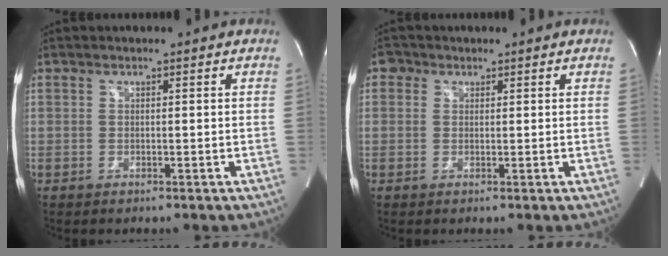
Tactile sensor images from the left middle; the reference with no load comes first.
{"total": 1.9, "force": [0.8, 1.6, 0.3], "torque": [0.002, 0.006, 0.008]}